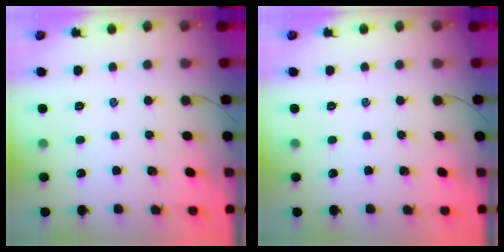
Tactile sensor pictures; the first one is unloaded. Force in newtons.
{"total": 0.0}